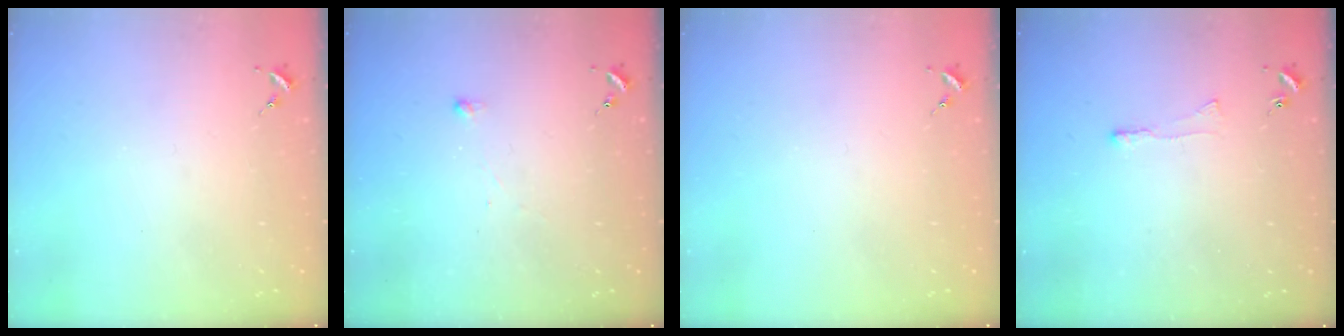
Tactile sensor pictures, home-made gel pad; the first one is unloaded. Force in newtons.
{"total": 3.1, "press": 3.1, "slide": 0.3}
{"total": 0.0}
{"total": 4.5, "press": 4.5, "slide": 0.3}